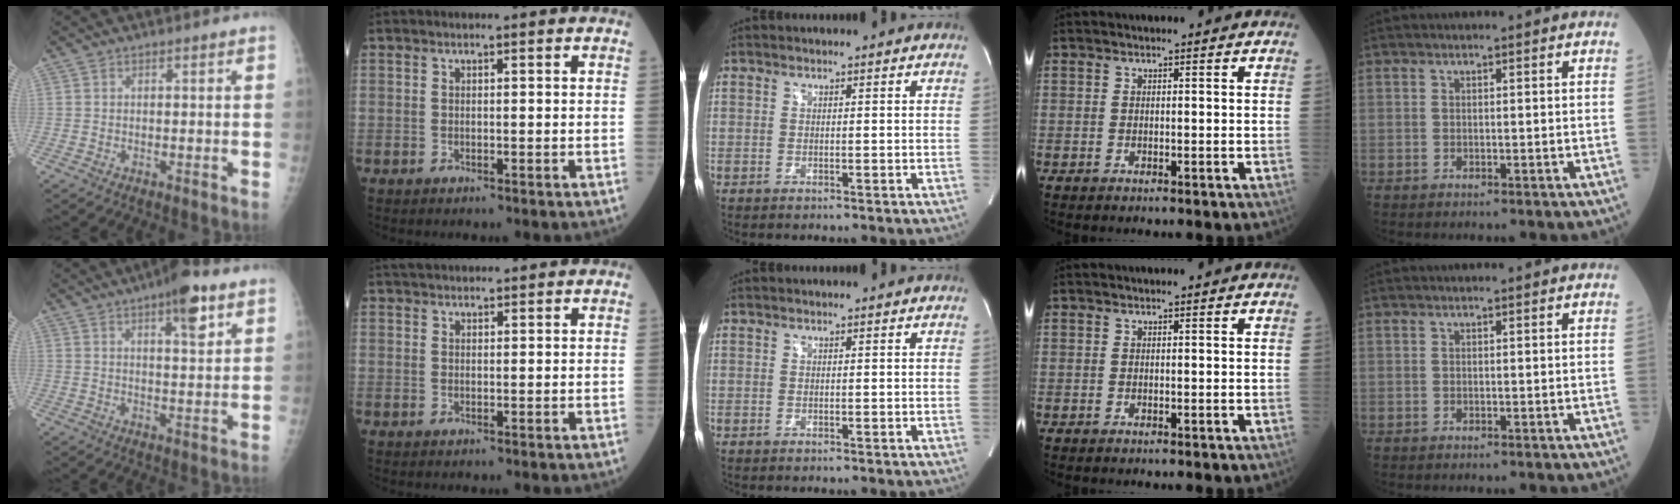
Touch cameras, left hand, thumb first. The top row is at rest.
{"thumb": {"total": 8.4, "force": [4.6, 2.5, 6.5], "torque": [-0.080, -0.020, 0.064]}, "index": {"total": 5.3, "force": [4.8, 1.1, 2.0], "torque": [-0.023, 0.038, 0.077]}}